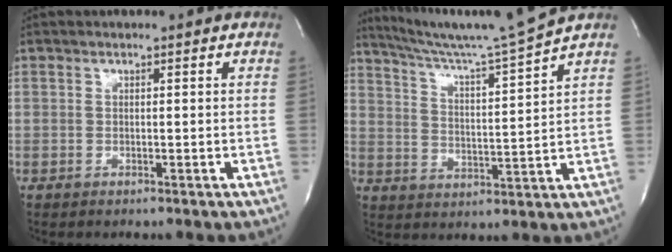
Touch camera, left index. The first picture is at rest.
{"total": 11.6, "force": [10.4, -3.3, 3.9], "torque": [-0.078, -0.046, 0.177]}